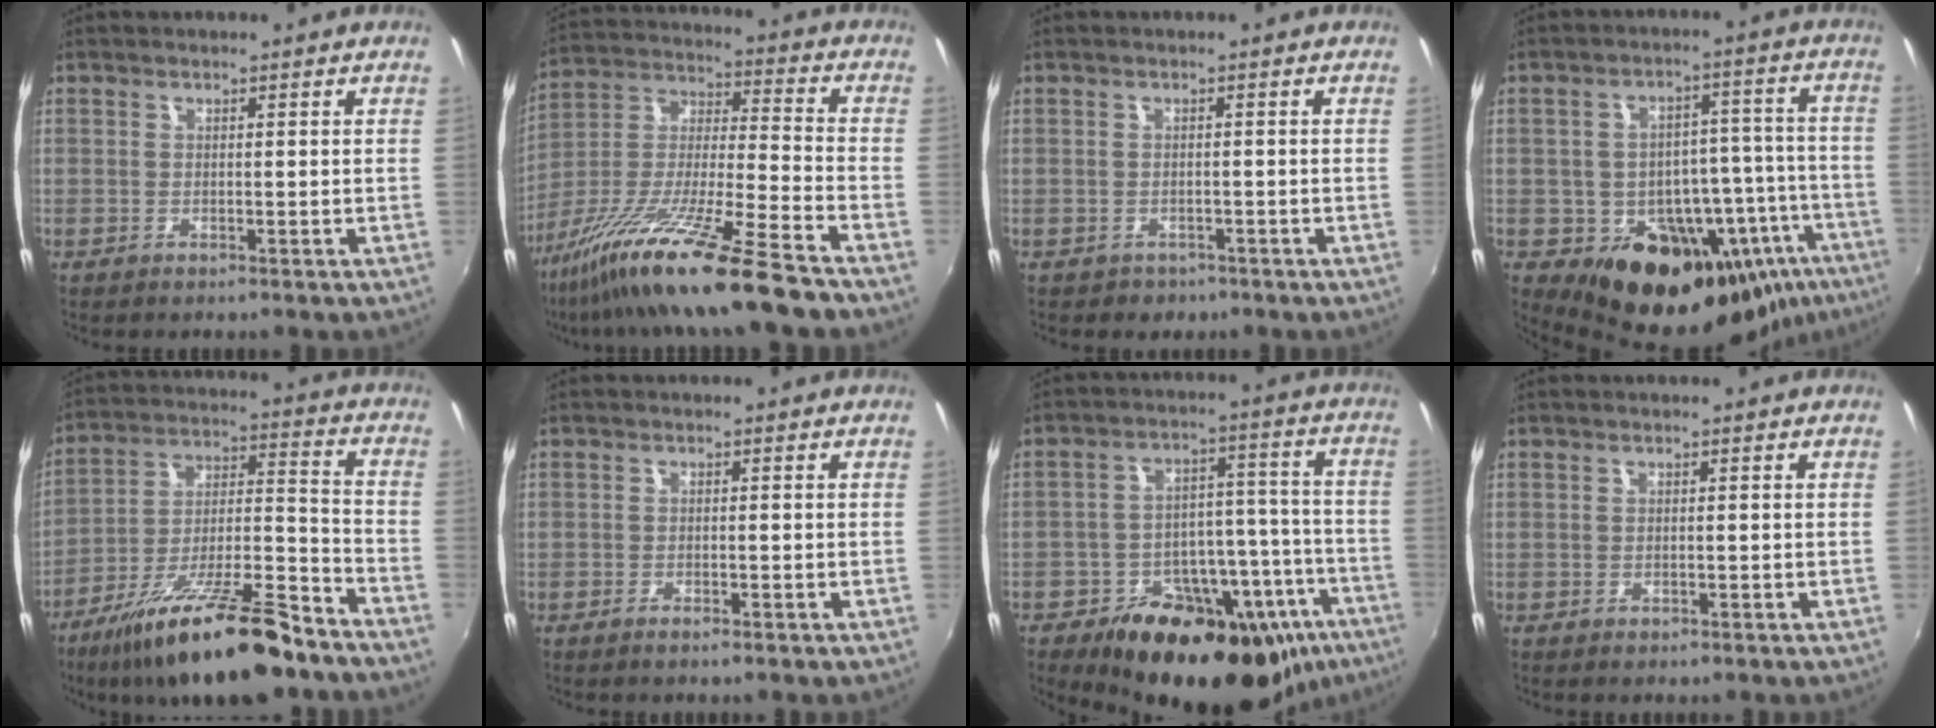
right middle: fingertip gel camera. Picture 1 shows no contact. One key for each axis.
{"total": 20.2, "fx": -14.8, "fy": 0.3, "fz": 13.8, "tx": -0.261, "ty": -0.033, "tz": -0.263}
{"total": 2.6, "fx": -1.5, "fy": 2.0, "fz": 0.6, "tx": -0.018, "ty": -0.006, "tz": -0.019}
{"total": 24.0, "fx": -12.8, "fy": 15.4, "fz": 13.3, "tx": -0.205, "ty": 0.021, "tz": -0.154}
{"total": 21.7, "fx": -15.3, "fy": 5.0, "fz": 14.6, "tx": -0.248, "ty": -0.012, "tz": -0.242}
{"total": 1.6, "fx": -1.2, "fy": 0.3, "fz": 1.1, "tx": -0.023, "ty": -0.002, "tz": -0.021}
{"total": 27.7, "fx": -17.6, "fy": 14.4, "fz": 15.7, "tx": -0.237, "ty": 0.025, "tz": -0.228}
{"total": 0.6, "fx": -0.4, "fy": 0.3, "fz": 0.3, "tx": -0.004, "ty": -0.003, "tz": -0.006}